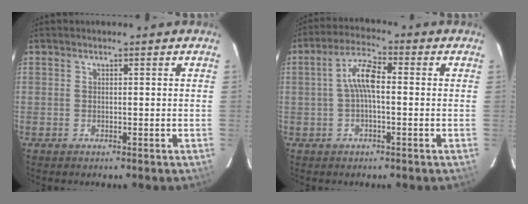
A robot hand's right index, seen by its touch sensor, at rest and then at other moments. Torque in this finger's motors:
{"motor_torque": [0.38, -0.08, 0.32, 0.13]}